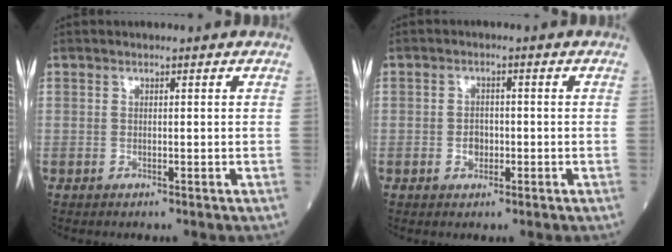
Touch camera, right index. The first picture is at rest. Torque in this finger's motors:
{"motor_torque": [-0.18, -0.10, -0.02, -0.01]}